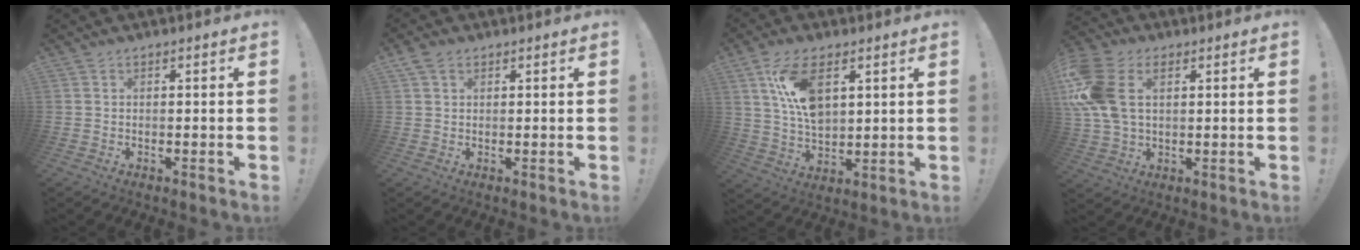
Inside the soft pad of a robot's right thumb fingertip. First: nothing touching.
{"total": 2.8, "force": [1.5, 1.9, 1.5], "torque": [-0.030, 0.001, 0.028]}
{"total": 12.6, "force": [5.0, 6.7, 9.4], "torque": [-0.185, -0.013, 0.093]}
{"total": 13.5, "force": [3.7, 8.8, 9.5], "torque": [-0.204, -0.007, 0.072]}